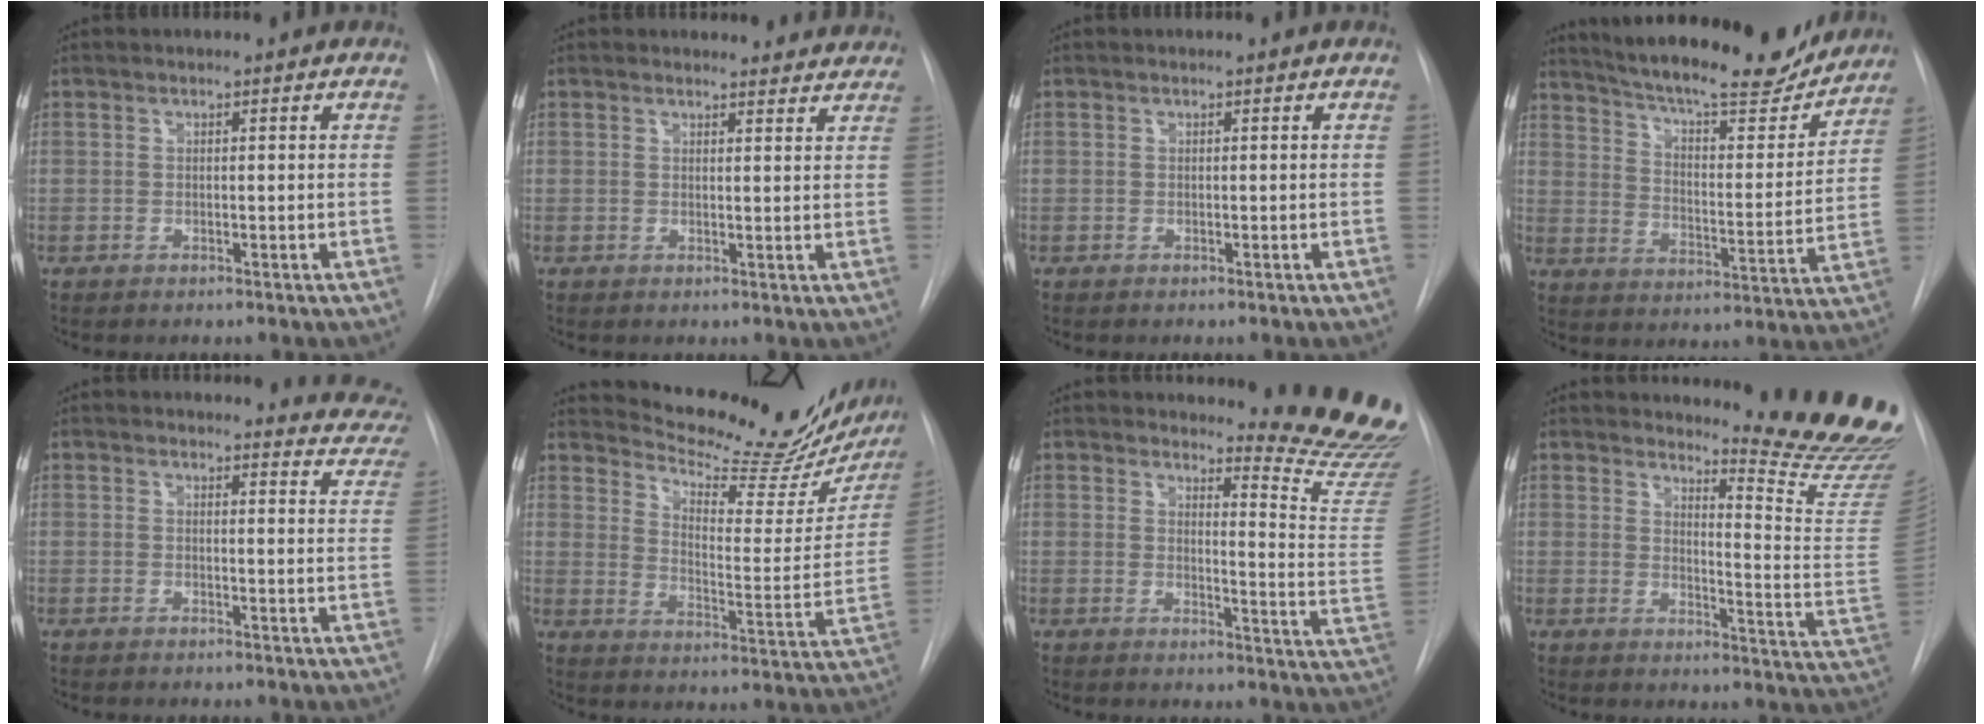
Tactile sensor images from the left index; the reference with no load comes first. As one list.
[{"total": 5.8, "force": [5.6, 1.8, 0.1], "torque": [0.025, -0.009, 0.035]}, {"total": 0.0}, {"total": 21.5, "force": [19.1, 4.0, 8.9], "torque": [-0.143, -0.031, 0.264]}, {"total": 8.4, "force": [8.2, 1.8, 0.3], "torque": [0.036, -0.062, 0.049]}, {"total": 23.0, "force": [20.9, 3.9, 8.6], "torque": [-0.128, -0.091, 0.264]}, {"total": 13.7, "force": [13.5, -1.0, 2.6], "torque": [-0.024, -0.160, 0.135]}, {"total": 17.4, "force": [16.5, -0.6, 5.5], "torque": [-0.077, -0.173, 0.184]}]